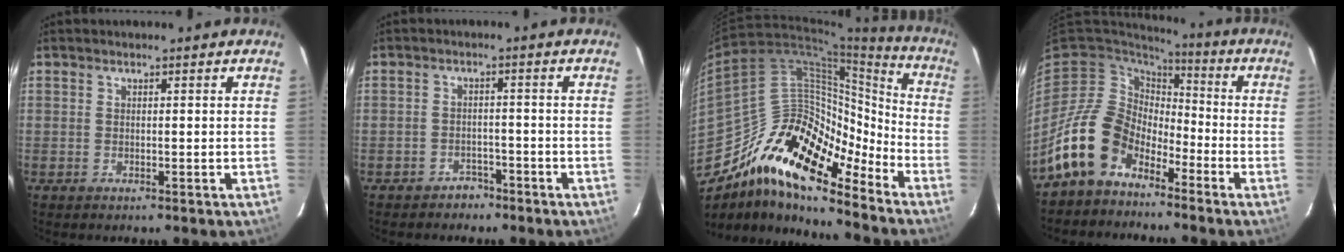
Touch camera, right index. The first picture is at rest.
{"total": 3.8, "force": [-3.0, 2.4, 0.2], "torque": [-0.012, 0.017, -0.041]}
{"total": 19.6, "force": [-14.2, 7.4, 11.3], "torque": [-0.174, -0.001, -0.266]}
{"total": 13.4, "force": [-8.8, 8.6, 5.2], "torque": [-0.110, 0.018, -0.164]}